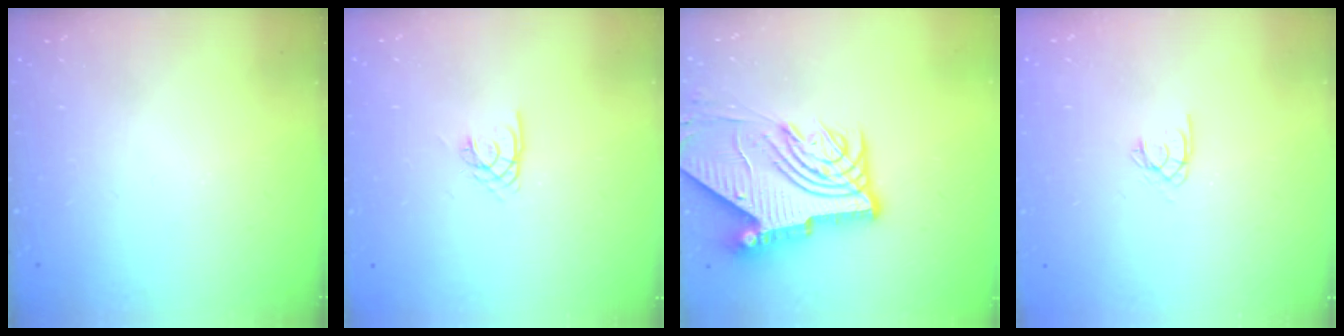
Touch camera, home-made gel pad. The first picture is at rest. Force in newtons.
{"total": 2.1, "press": 2.1, "slide": 0.4}
{"total": 14.9, "press": 14.8, "slide": 1.9}
{"total": 2.0, "press": 2.0, "slide": 0.4}